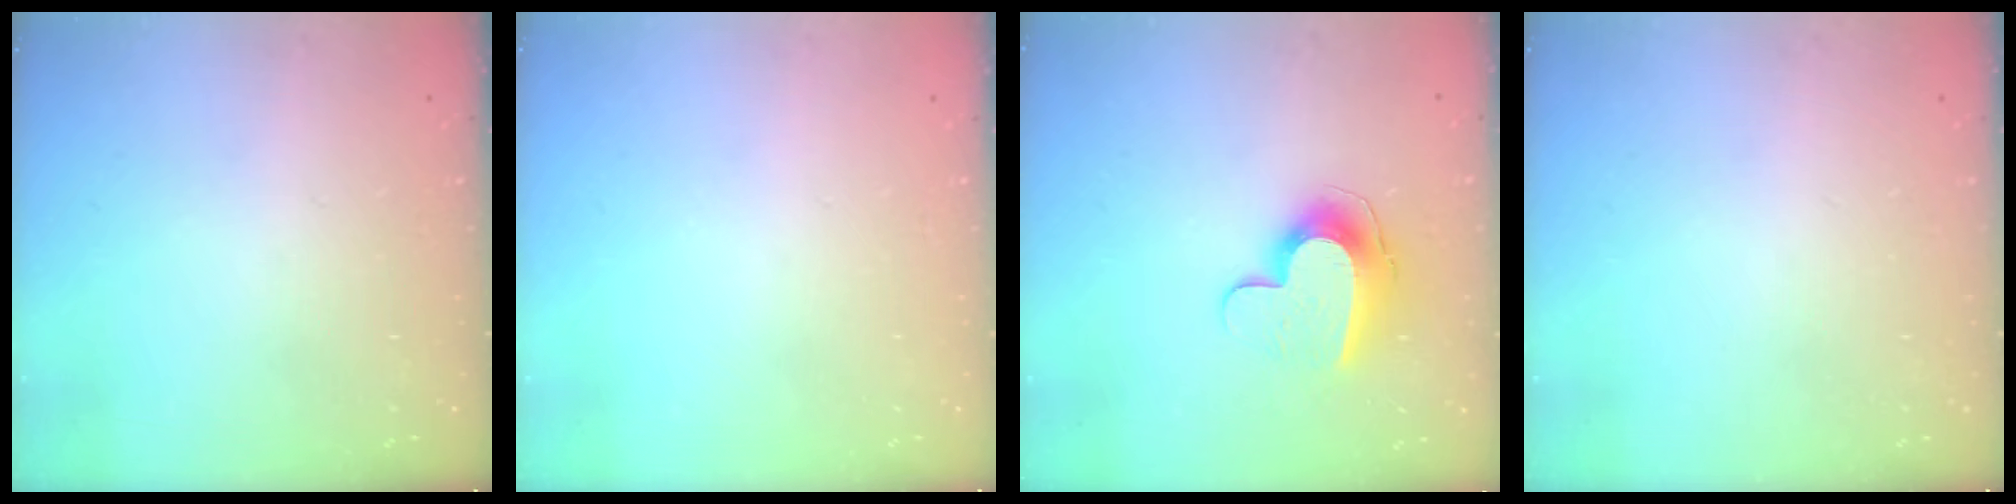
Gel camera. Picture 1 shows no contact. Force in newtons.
{"total": 0.0}
{"total": 11.4, "press": 11.3, "slide": 1.0}
{"total": 0.0}